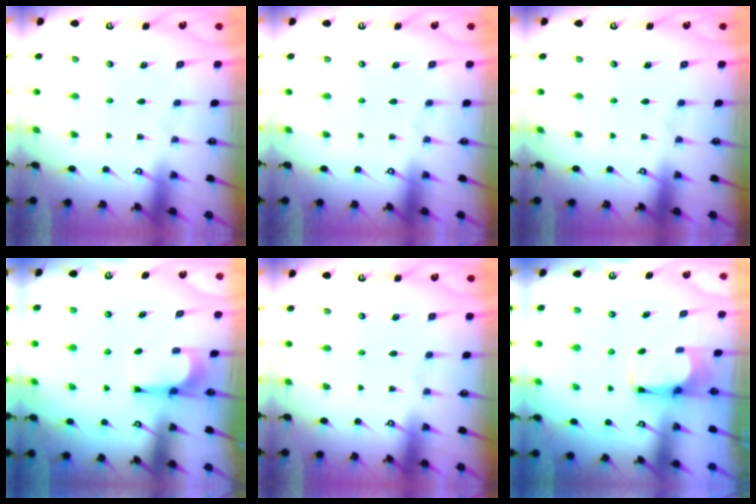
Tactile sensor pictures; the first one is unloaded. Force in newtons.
{"total": 0.0}
{"total": 0.0}
{"total": 2.1, "press": 1.9, "slide": 0.8}
{"total": 0.0}
{"total": 2.7, "press": 2.7, "slide": 0.4}